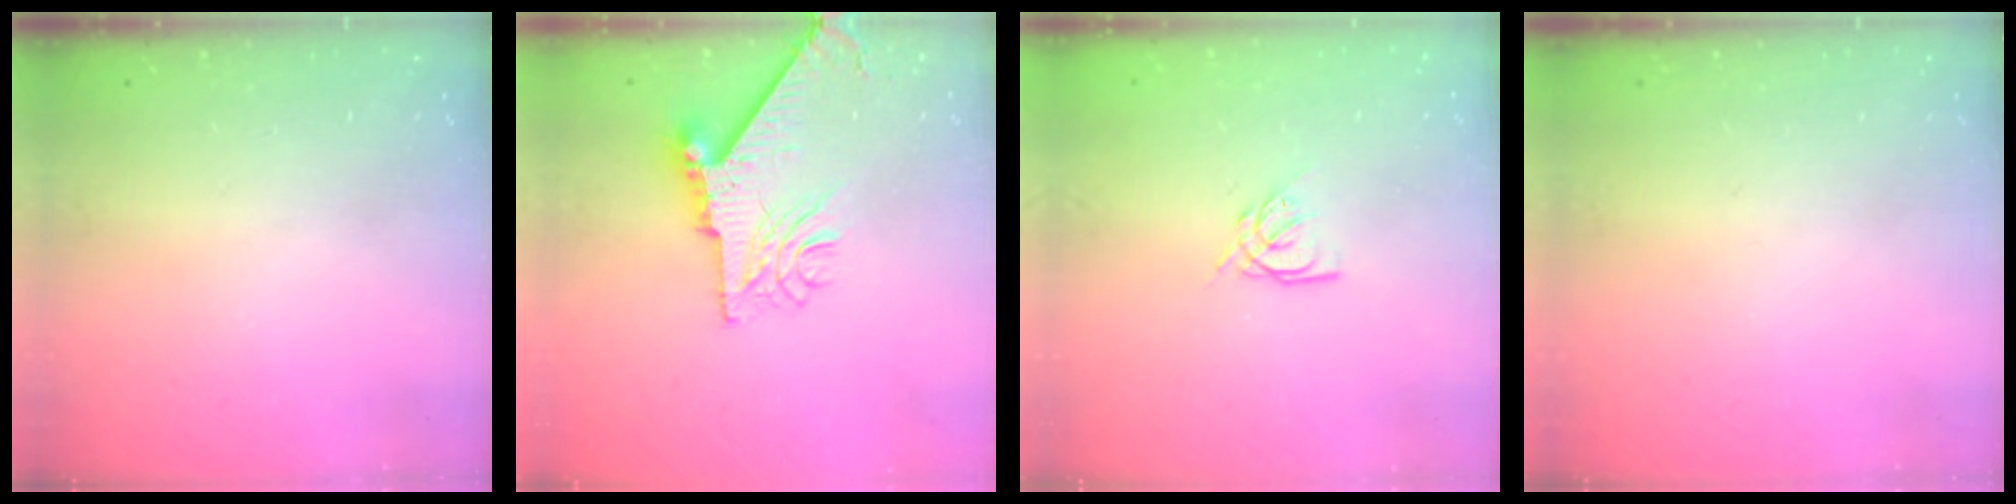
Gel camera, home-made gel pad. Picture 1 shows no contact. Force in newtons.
{"total": 11.4, "press": 11.3, "slide": 1.5}
{"total": 5.5, "press": 5.5, "slide": 0.5}
{"total": 0.0}